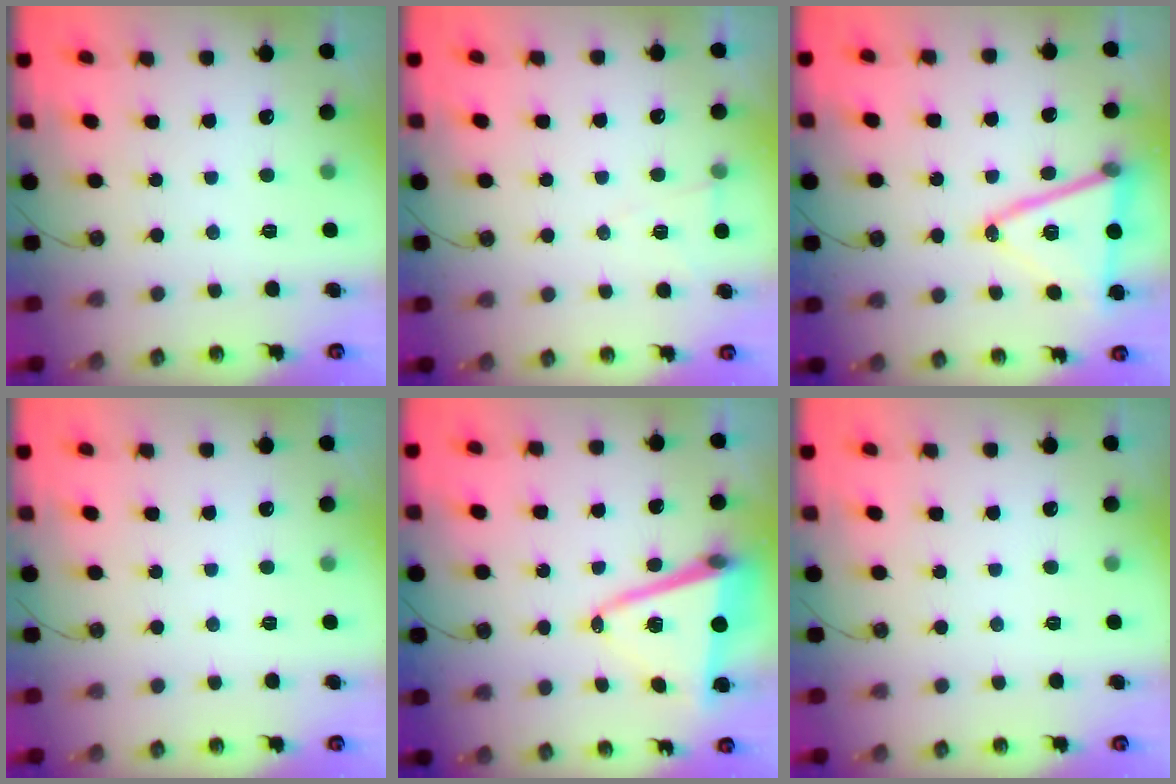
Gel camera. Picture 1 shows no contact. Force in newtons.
{"total": 5.9, "press": 3.7, "slide": 4.5}
{"total": 16.1, "press": 15.6, "slide": 3.9}
{"total": 0.0}
{"total": 12.3, "press": 11.9, "slide": 3.0}
{"total": 0.0}